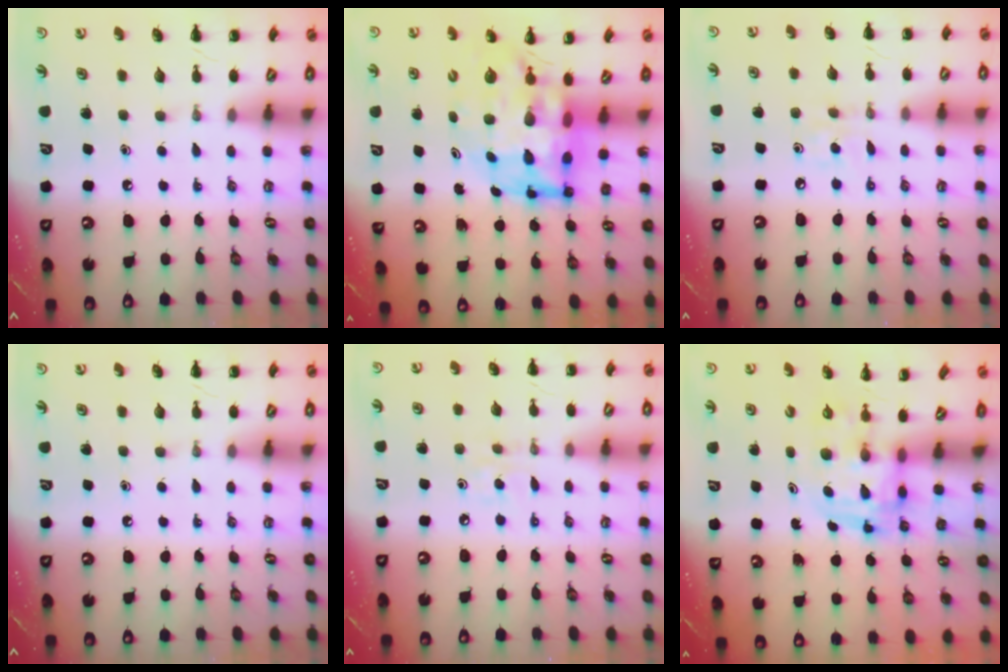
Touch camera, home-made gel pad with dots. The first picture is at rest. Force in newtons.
{"total": 11.0, "press": 10.5, "slide": 3.3}
{"total": 2.1, "press": 2.0, "slide": 0.6}
{"total": 0.0}
{"total": 1.8, "press": 1.7, "slide": 0.6}
{"total": 3.6, "press": 3.6, "slide": 0.6}